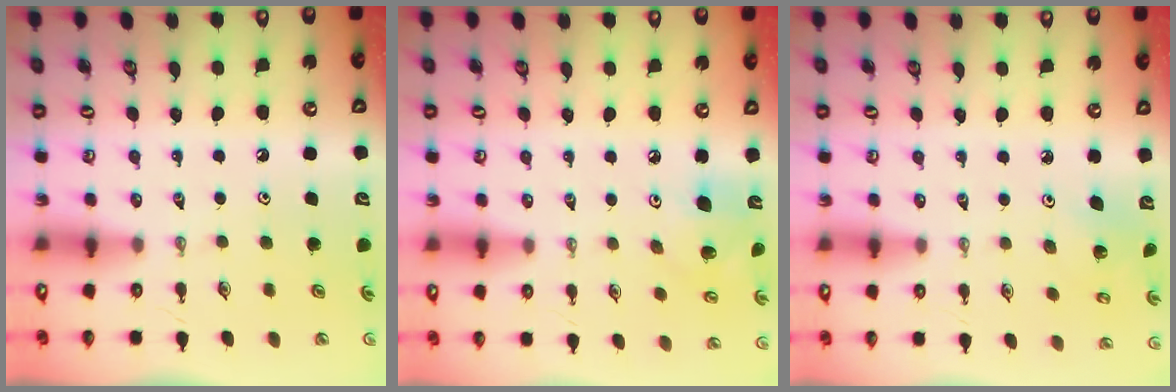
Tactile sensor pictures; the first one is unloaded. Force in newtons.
{"total": 9.8, "press": 9.8, "slide": 1.3}
{"total": 2.3, "press": 2.3, "slide": 0.2}